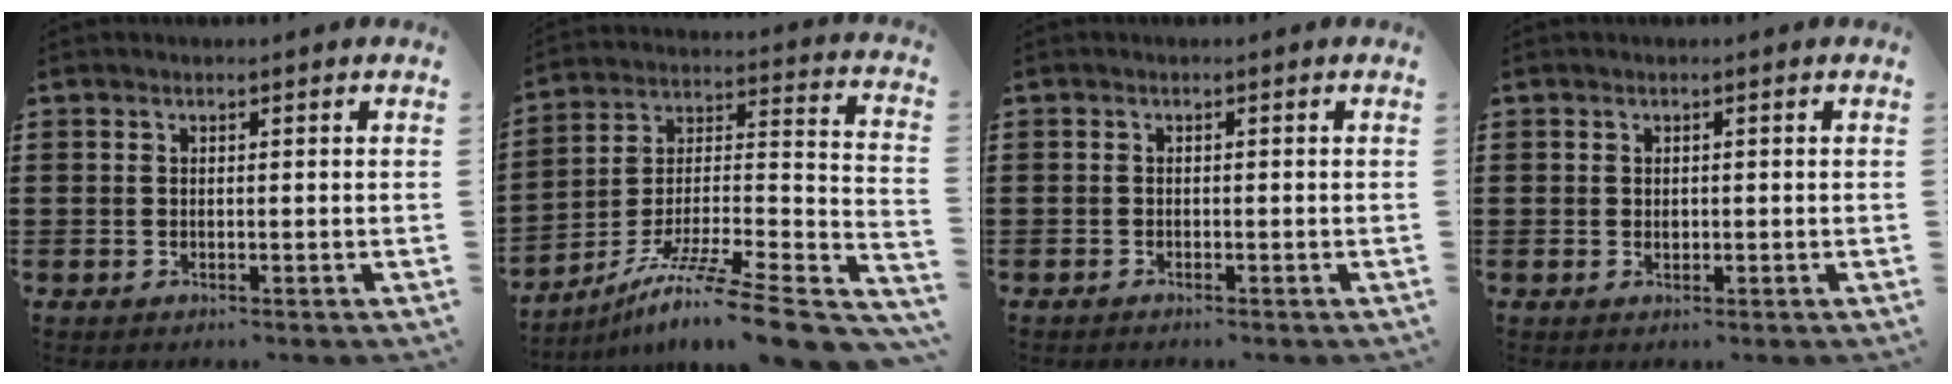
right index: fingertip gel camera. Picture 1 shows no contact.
{"total": 11.0, "force": [-8.1, 0.4, 7.4], "torque": [-0.124, -0.002, -0.155]}
{"total": 0.6, "force": [-0.6, 0.1, 0.1], "torque": [-0.003, 0.000, -0.013]}
{"total": 0.7, "force": [0.2, 0.5, 0.4], "torque": [-0.010, 0.001, 0.004]}